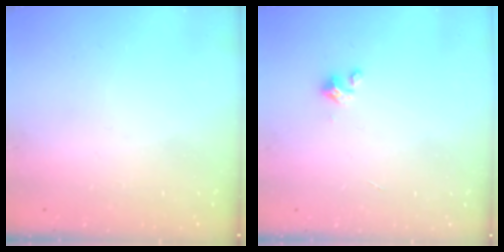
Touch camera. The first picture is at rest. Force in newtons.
{"total": 2.0, "press": 2.0, "slide": 0.2}